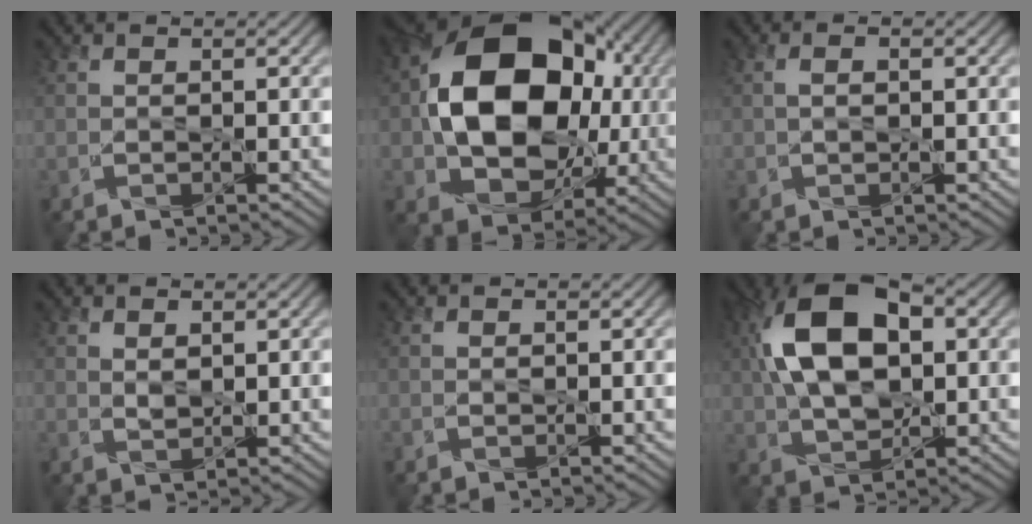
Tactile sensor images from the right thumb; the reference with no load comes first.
{"total": 16.9, "force": [1.2, 12.7, 11.1], "torque": [-0.194, -0.001, 0.029]}
{"total": 1.2, "force": [0.1, 0.7, 1.0], "torque": [-0.019, 0.001, 0.002]}
{"total": 1.3, "force": [0.8, 0.8, 0.7], "torque": [-0.019, -0.005, 0.019]}
{"total": 0.0}
{"total": 13.6, "force": [2.6, 8.0, 10.7], "torque": [-0.225, 0.014, 0.042]}